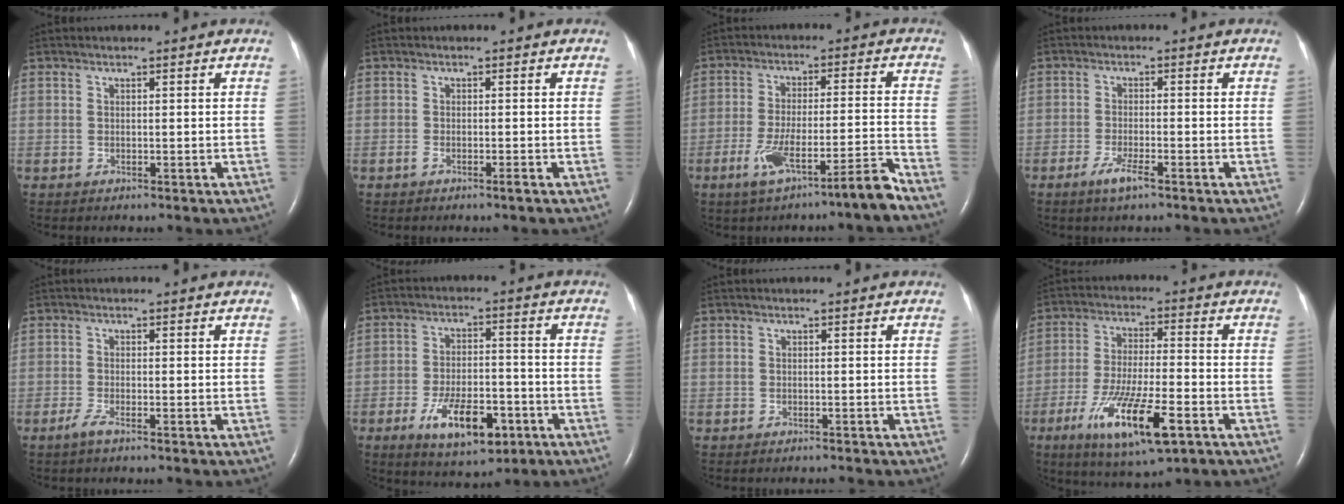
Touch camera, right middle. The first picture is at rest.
{"total": 1.2, "force": [-0.8, -0.1, 0.8], "torque": [-0.021, -0.002, -0.015]}
{"total": 8.8, "force": [-6.0, -0.4, 6.4], "torque": [-0.116, 0.003, -0.101]}
{"total": 3.2, "force": [-2.1, 0.3, 2.5], "torque": [-0.053, -0.005, -0.041]}
{"total": 1.5, "force": [-1.1, -0.1, 1.0], "torque": [-0.029, -0.005, -0.027]}
{"total": 10.5, "force": [-4.9, 4.0, 8.3], "torque": [-0.154, -0.008, -0.072]}
{"total": 0.8, "force": [-0.8, -0.2, 0.0], "torque": [0.000, -0.002, -0.008]}
{"total": 13.7, "force": [-6.3, 2.3, 11.9], "torque": [-0.230, -0.027, -0.103]}